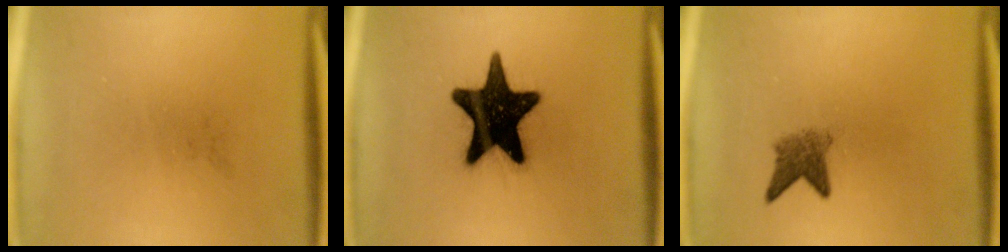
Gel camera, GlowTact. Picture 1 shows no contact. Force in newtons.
{"total": 19.1}
{"total": 3.1}